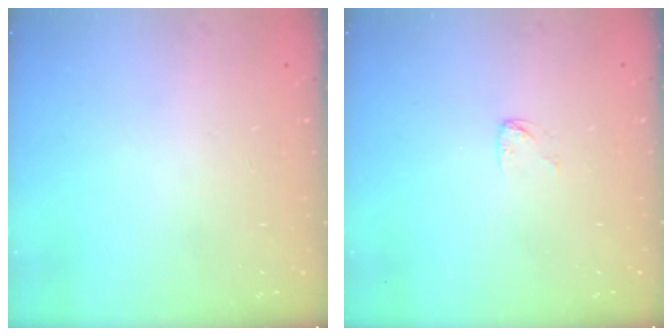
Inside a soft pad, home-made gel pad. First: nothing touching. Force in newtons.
{"total": 3.5, "press": 3.5, "slide": 0.2}